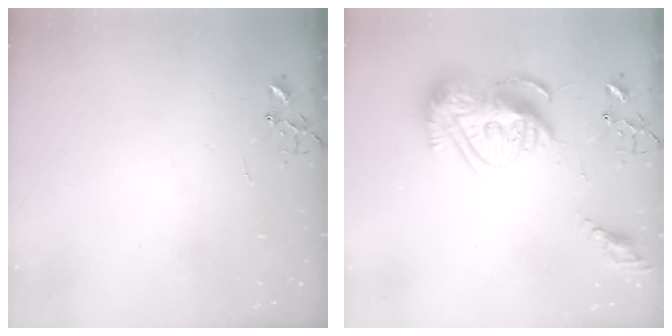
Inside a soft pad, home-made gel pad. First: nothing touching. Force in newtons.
{"total": 17.6, "press": 17.5, "slide": 1.6}